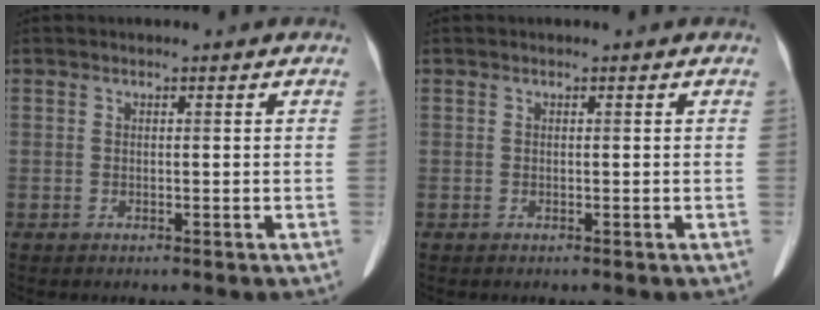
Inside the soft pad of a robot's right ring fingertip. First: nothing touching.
{"total": 0.0}